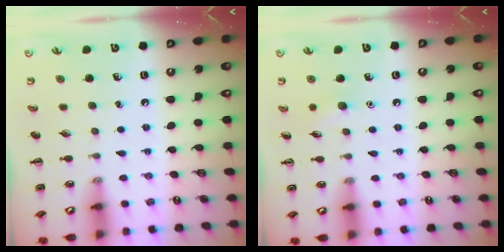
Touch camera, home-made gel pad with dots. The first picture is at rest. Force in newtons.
{"total": 5.0, "press": 4.8, "slide": 1.3}